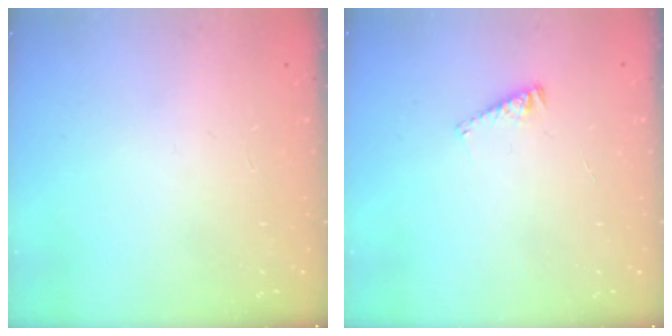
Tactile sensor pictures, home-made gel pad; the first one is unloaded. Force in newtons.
{"total": 3.6, "press": 3.6, "slide": 0.4}